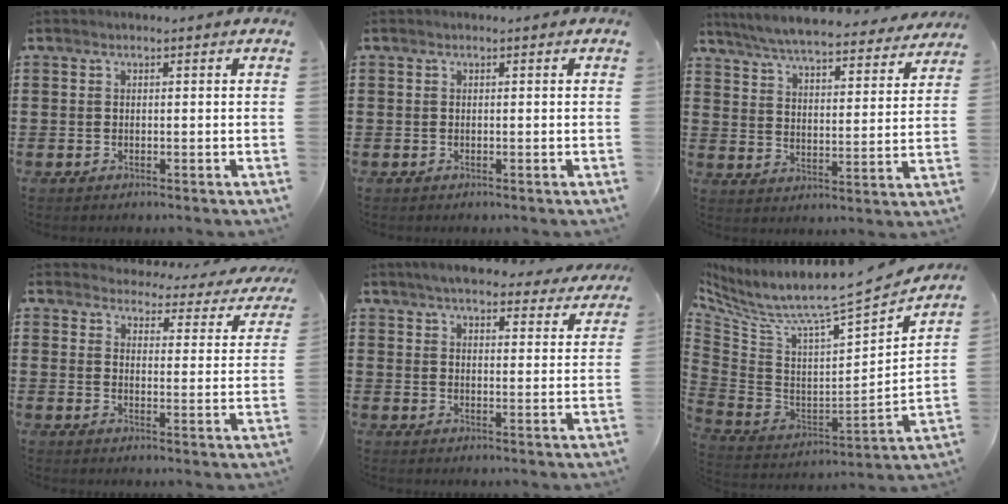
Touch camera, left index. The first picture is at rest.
{"total": 0.0}
{"total": 6.4, "force": [6.2, -0.1, 1.7], "torque": [-0.063, -0.041, 0.107]}
{"total": 3.5, "force": [3.4, 0.4, 0.4], "torque": [-0.030, -0.028, 0.054]}
{"total": 5.5, "force": [5.2, 0.5, 1.9], "torque": [-0.056, -0.020, 0.093]}
{"total": 6.0, "force": [4.8, 0.1, 3.6], "torque": [-0.094, -0.058, 0.066]}